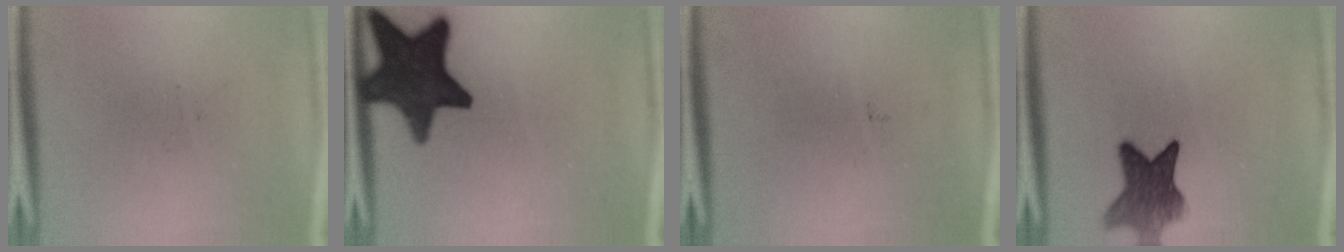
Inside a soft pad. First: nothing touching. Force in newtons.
{"total": 15.7}
{"total": 0.0}
{"total": 7.8}